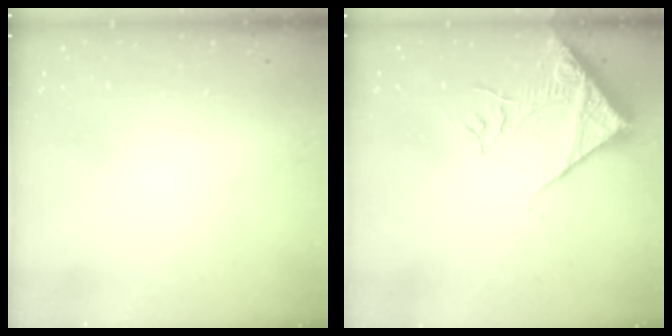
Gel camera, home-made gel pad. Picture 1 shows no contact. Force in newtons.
{"total": 11.7, "press": 11.6, "slide": 1.5}